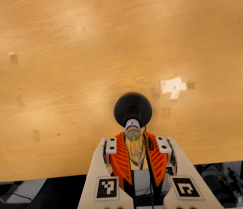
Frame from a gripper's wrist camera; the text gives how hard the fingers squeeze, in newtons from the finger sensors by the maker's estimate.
{"total": 20.6, "left": 22.1, "right": 19.1}